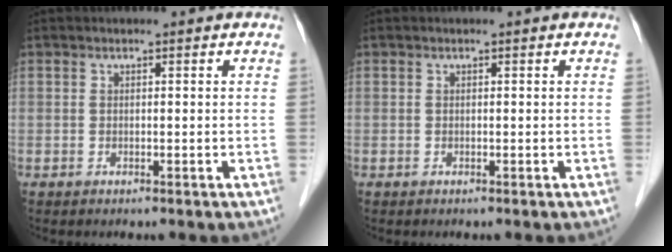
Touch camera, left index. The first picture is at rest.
{"total": 0.0}